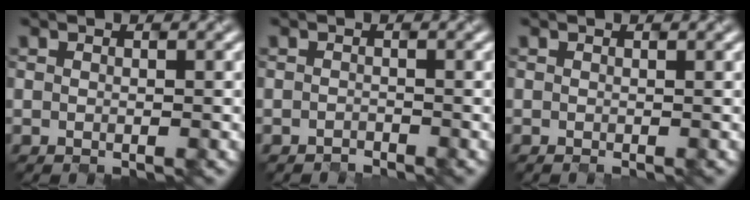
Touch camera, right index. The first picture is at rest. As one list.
[{"total": 1.0, "force": [-0.7, -0.2, -0.7], "torque": [0.008, -0.001, -0.017]}, {"total": 0.0}]